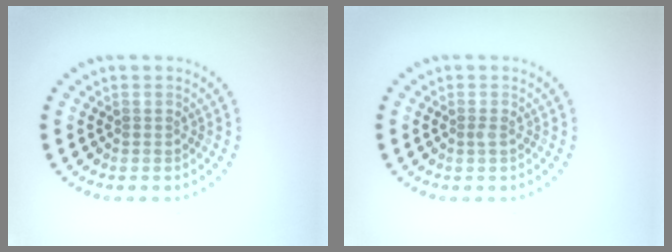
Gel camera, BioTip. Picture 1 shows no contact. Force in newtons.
{"total": 0.6, "press": 0.4, "slide": 0.4}